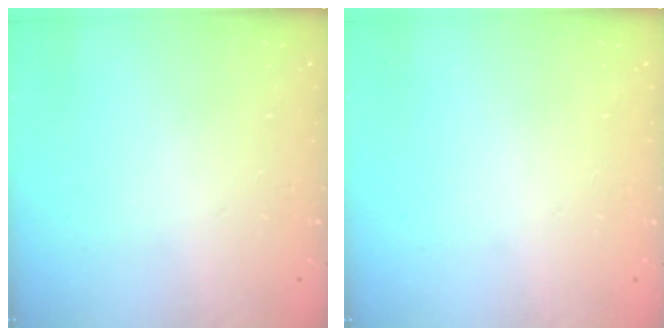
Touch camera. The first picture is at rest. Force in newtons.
{"total": 0.0}